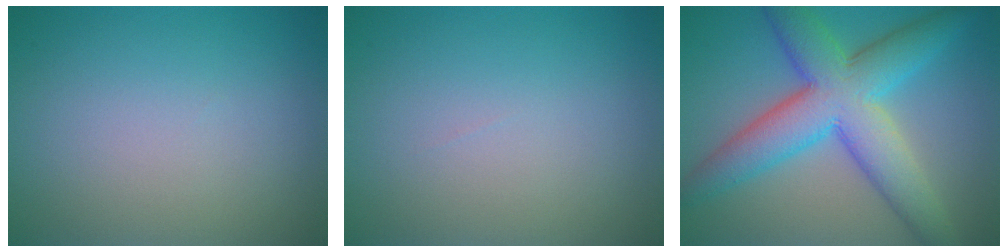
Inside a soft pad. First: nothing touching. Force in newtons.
{"total": 0.0}
{"total": 9.2, "press": 9.2, "slide": 0.1}